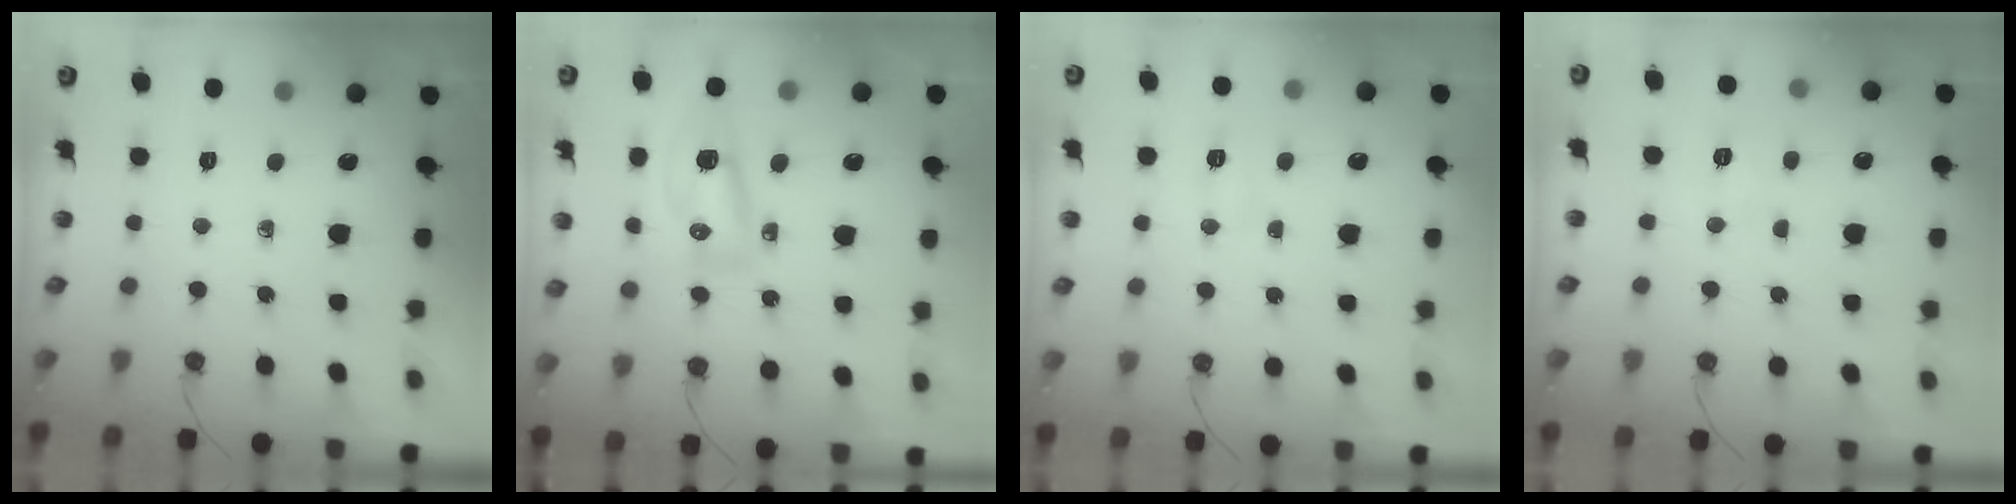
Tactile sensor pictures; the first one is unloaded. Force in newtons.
{"total": 9.5, "press": 9.5, "slide": 1.3}
{"total": 4.4, "press": 4.4, "slide": 0.5}
{"total": 3.0, "press": 2.9, "slide": 0.7}